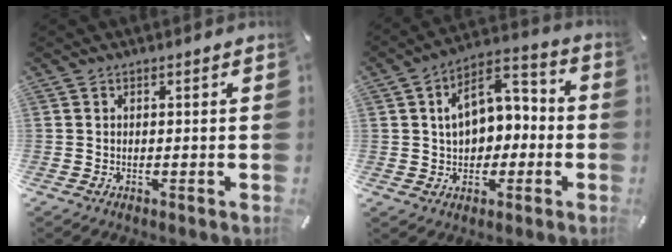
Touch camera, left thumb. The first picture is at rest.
{"total": 10.5, "force": [1.3, 8.4, 6.2], "torque": [-0.087, 0.001, 0.025]}